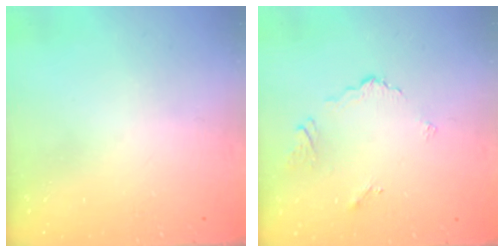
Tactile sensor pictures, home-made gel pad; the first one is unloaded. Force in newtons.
{"total": 3.4, "press": 3.4, "slide": 0.6}